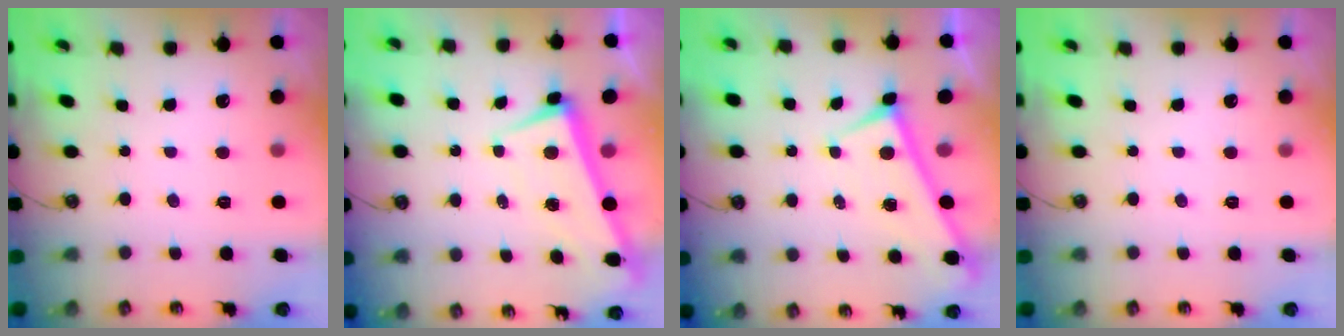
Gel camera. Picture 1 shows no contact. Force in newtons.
{"total": 1.3, "press": 0.5, "slide": 1.2}
{"total": 0.0}
{"total": 0.0}